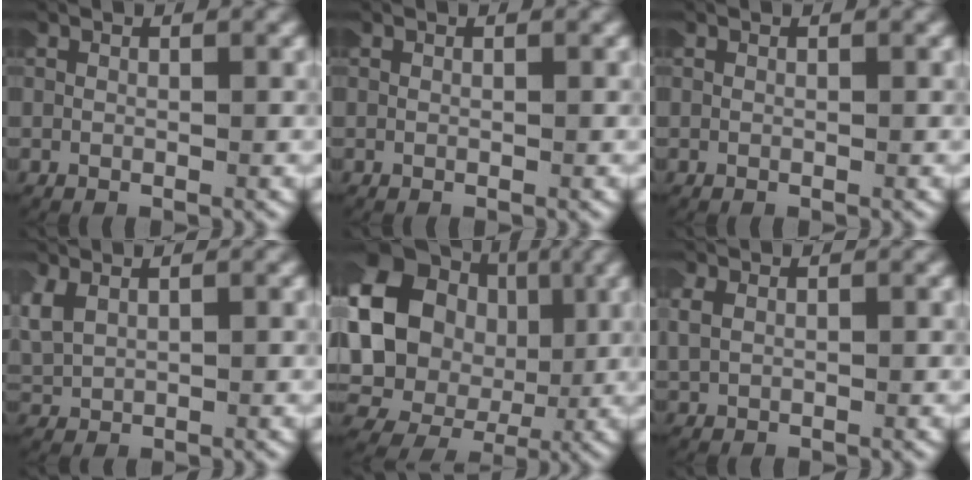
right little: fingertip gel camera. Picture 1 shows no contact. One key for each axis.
{"total": 0.0}
{"total": 0.0}
{"total": 3.2, "fx": 1.1, "fy": 2.5, "fz": 1.7, "tx": -0.058, "ty": -0.003, "tz": 0.030}
{"total": 15.8, "fx": 0.3, "fy": 13.6, "fz": 8.0, "tx": -0.205, "ty": -0.029, "tz": 0.006}
{"total": 1.9, "fx": 0.7, "fy": 1.4, "fz": 1.1, "tx": -0.036, "ty": 0.003, "tz": 0.018}